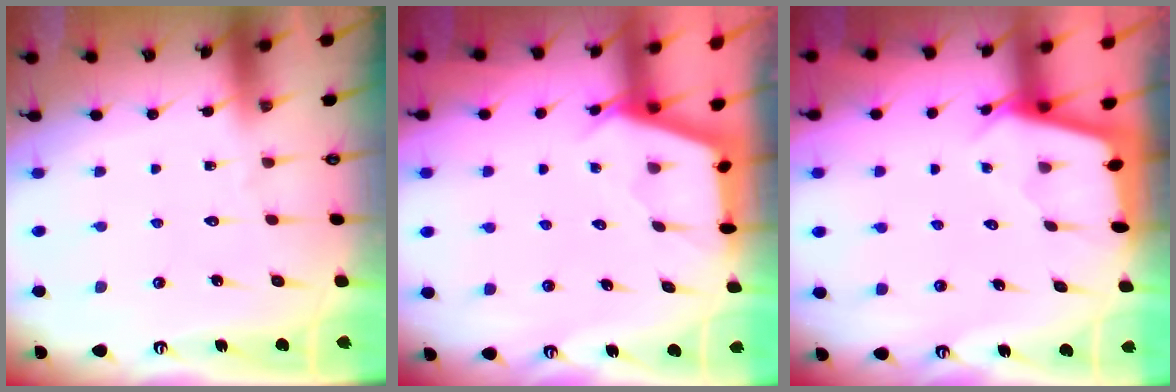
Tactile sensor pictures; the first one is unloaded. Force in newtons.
{"total": 2.5, "press": 2.5, "slide": 0.3}
{"total": 2.5, "press": 2.5, "slide": 0.3}